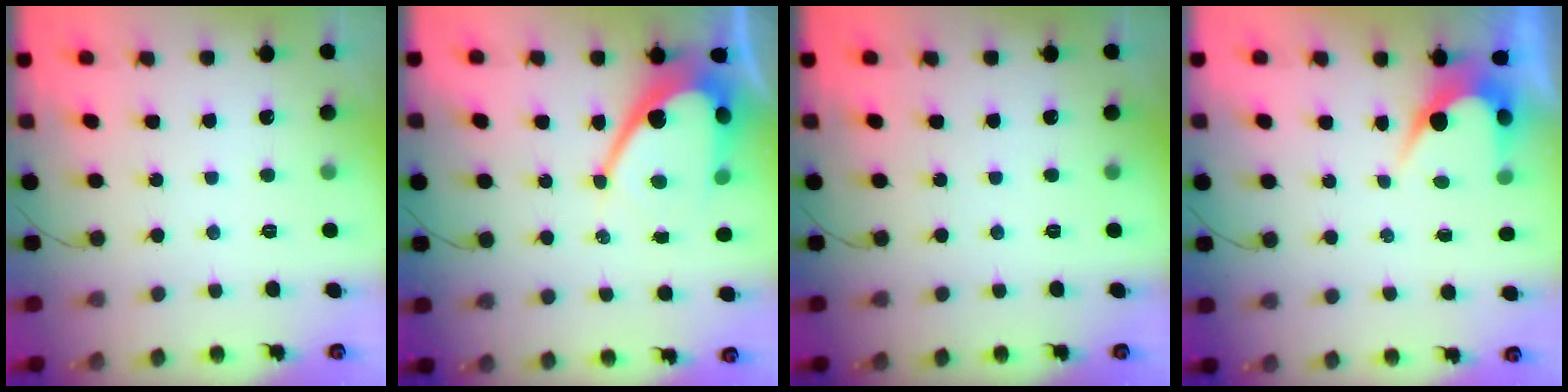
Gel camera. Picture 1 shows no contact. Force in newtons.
{"total": 13.7, "press": 13.6, "slide": 1.2}
{"total": 0.0}
{"total": 4.0, "press": 4.0, "slide": 0.2}